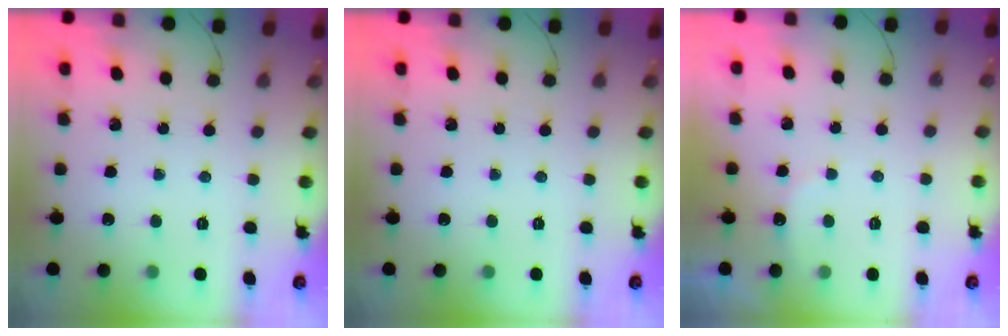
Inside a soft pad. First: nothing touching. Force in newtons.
{"total": 0.0}
{"total": 5.3, "press": 5.2, "slide": 0.9}